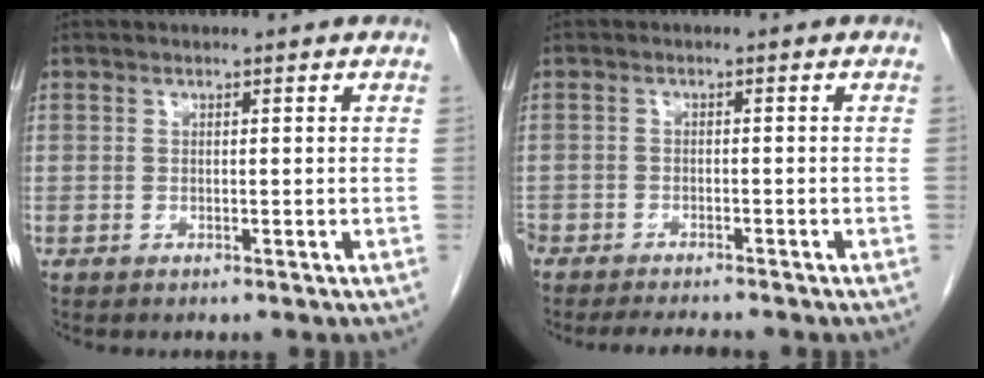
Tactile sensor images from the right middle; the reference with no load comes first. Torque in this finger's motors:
{"motor_torque": [0.13, -0.10, 0.08, 0.09]}